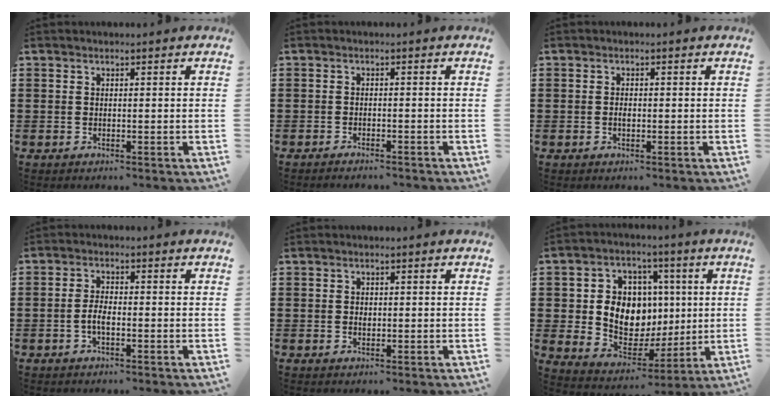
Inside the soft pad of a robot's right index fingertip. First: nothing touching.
{"total": 1.3, "force": [-1.3, -0.2, 0.1], "torque": [-0.005, -0.001, -0.025]}
{"total": 1.0, "force": [-0.2, 0.5, 0.9], "torque": [-0.019, -0.001, -0.003]}
{"total": 2.7, "force": [-0.9, 0.9, 2.4], "torque": [-0.059, -0.003, -0.022]}
{"total": 0.8, "force": [0.0, 0.6, 0.5], "torque": [-0.013, 0.002, 0.000]}
{"total": 9.6, "force": [1.5, 8.1, 4.8], "torque": [-0.094, 0.004, 0.035]}